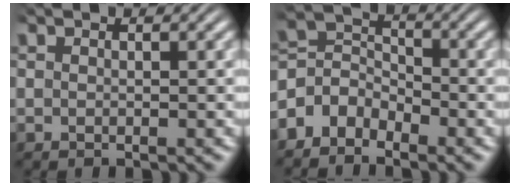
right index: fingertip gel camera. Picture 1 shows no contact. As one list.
[{"total": 6.0, "force": [-1.1, 5.2, 2.7], "torque": [-0.068, -0.020, -0.024]}]